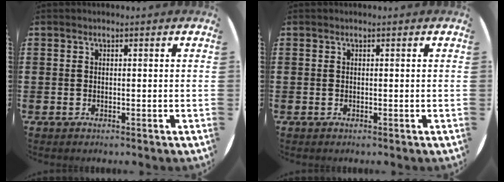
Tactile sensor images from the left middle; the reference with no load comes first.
{"total": 0.0}